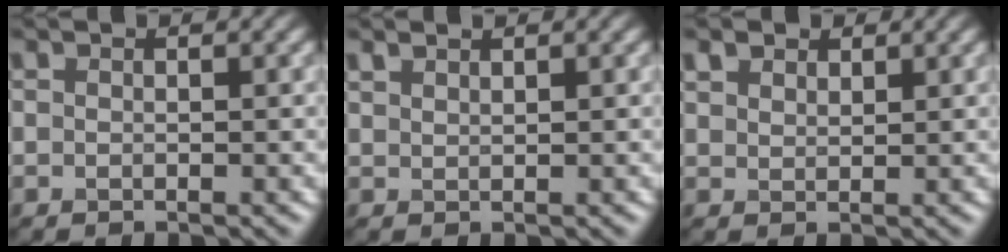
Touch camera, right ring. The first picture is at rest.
{"total": 0.9, "force": [0.9, 0.2, 0.2], "torque": [-0.004, 0.000, 0.019]}
{"total": 1.8, "force": [1.5, 1.0, 0.4], "torque": [-0.015, -0.003, 0.031]}